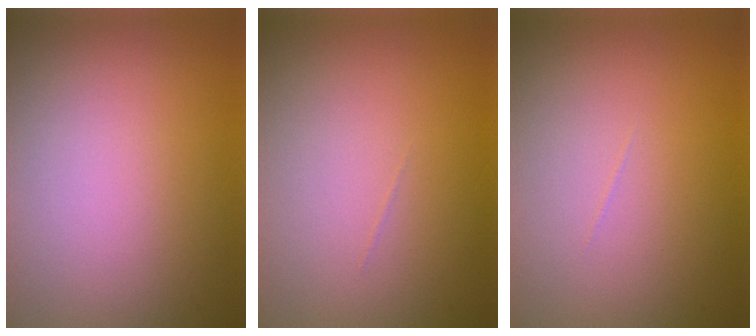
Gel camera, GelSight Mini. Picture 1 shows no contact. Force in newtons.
{"total": 0.0}
{"total": 0.0}